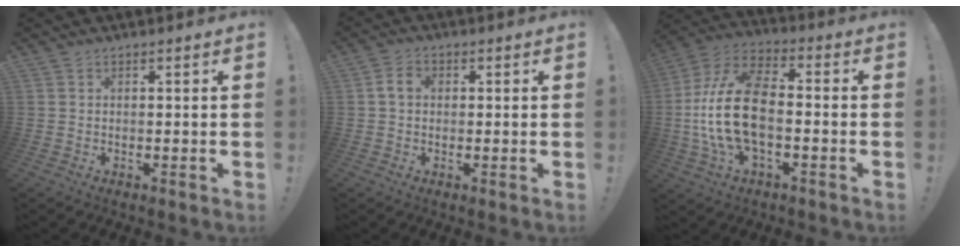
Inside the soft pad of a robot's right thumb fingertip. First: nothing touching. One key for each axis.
{"total": 4.4, "fx": 0.5, "fy": 3.2, "fz": 3.0, "tx": -0.053, "ty": 0.012, "tz": 0.010}
{"total": 19.1, "fx": -2.9, "fy": 10.5, "fz": 15.7, "tx": -0.304, "ty": 0.016, "tz": -0.043}